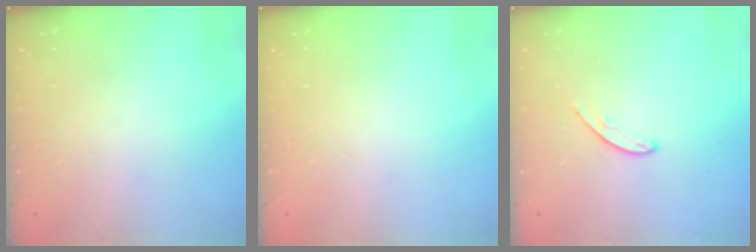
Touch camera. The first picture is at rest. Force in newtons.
{"total": 0.0}
{"total": 4.4, "press": 4.4, "slide": 0.3}